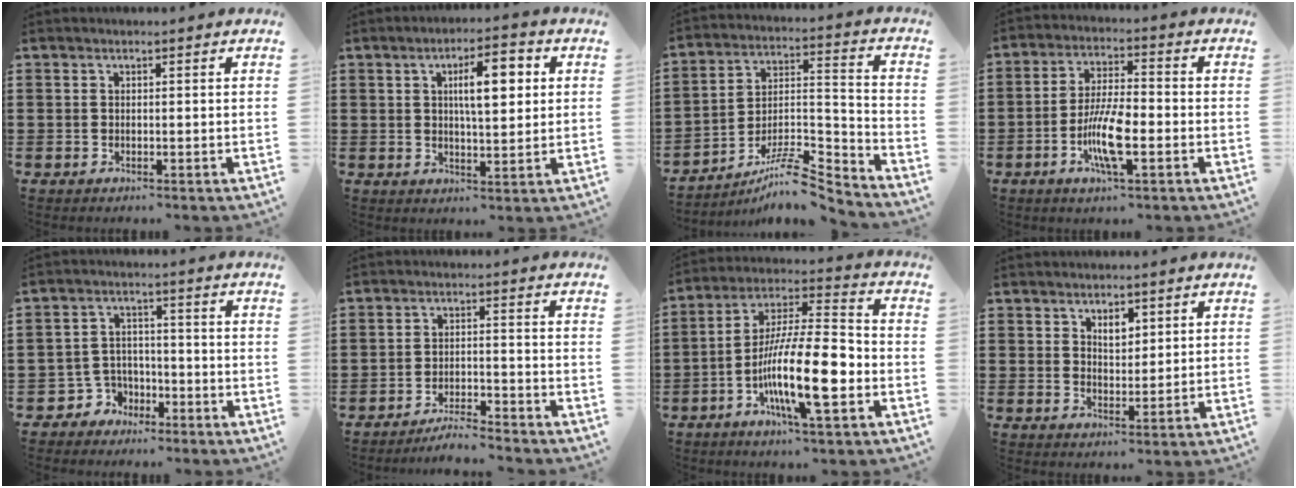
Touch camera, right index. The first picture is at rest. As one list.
[{"total": 7.4, "force": [1.9, 2.6, 6.6], "torque": [-0.108, 0.002, 0.025]}, {"total": 8.6, "force": [-7.4, 1.4, 4.2], "torque": [-0.065, 0.013, -0.141]}, {"total": 8.8, "force": [-2.9, 2.3, 8.0], "torque": [-0.172, -0.011, -0.059]}, {"total": 4.1, "force": [-2.7, 3.0, 0.6], "torque": [-0.038, 0.006, -0.059]}, {"total": 3.8, "force": [-3.7, 0.0, 0.7], "torque": [-0.017, 0.004, -0.078]}, {"total": 15.3, "force": [-5.0, 3.7, 14.0], "torque": [-0.267, -0.005, -0.092]}, {"total": 3.2, "force": [1.9, 1.7, 1.9], "torque": [-0.035, 0.003, 0.032]}]